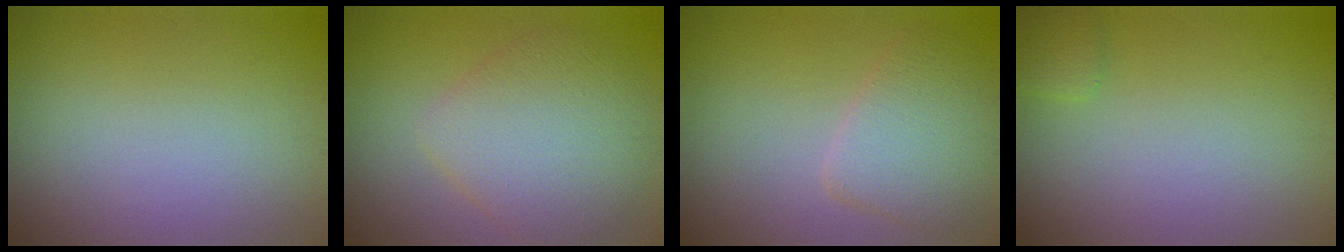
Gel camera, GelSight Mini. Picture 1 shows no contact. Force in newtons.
{"total": 5.7, "press": 5.7, "slide": 0.2}
{"total": 4.1, "press": 4.0, "slide": 0.3}
{"total": 1.3, "press": 1.3, "slide": 0.1}